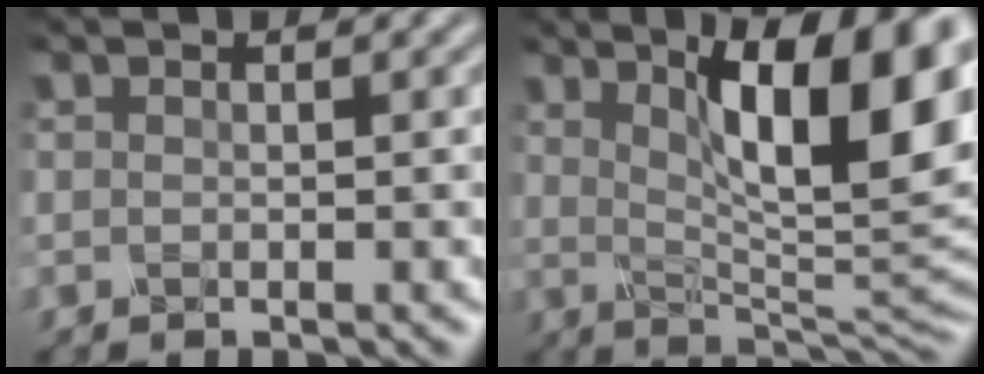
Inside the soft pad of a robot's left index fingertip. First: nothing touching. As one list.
[{"total": 13.3, "force": [4.4, 3.9, 11.9], "torque": [-0.151, -0.008, 0.072]}]